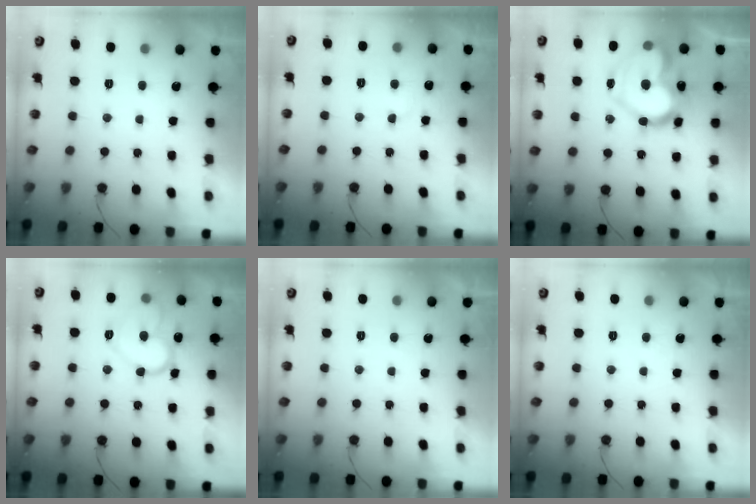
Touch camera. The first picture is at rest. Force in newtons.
{"total": 2.2, "press": 2.2, "slide": 0.2}
{"total": 23.8, "press": 23.8, "slide": 1.8}
{"total": 14.7, "press": 14.6, "slide": 1.3}
{"total": 1.9, "press": 1.9, "slide": 0.0}
{"total": 1.7, "press": 1.7, "slide": 0.1}